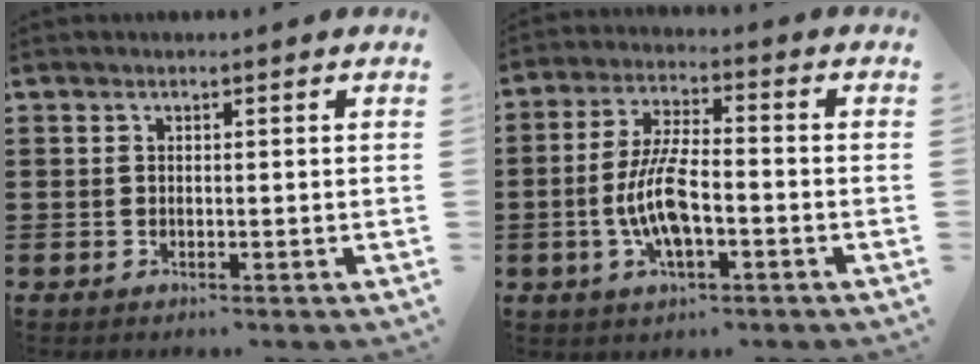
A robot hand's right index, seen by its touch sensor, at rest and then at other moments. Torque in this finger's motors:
{"motor_torque": [2.14, 0.00, 0.60, 0.21]}